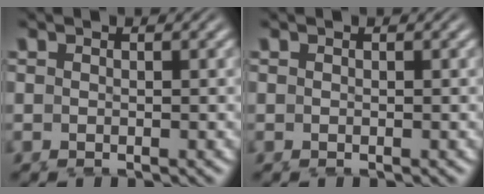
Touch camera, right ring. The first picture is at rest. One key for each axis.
{"total": 0.0}